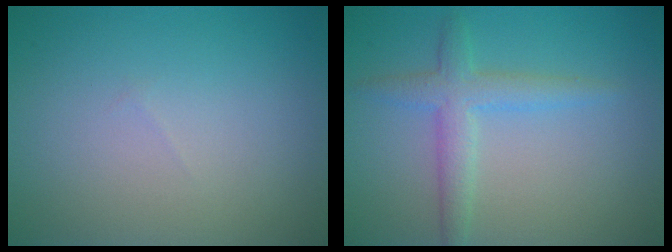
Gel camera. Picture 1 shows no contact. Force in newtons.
{"total": 3.1, "press": 3.1, "slide": 0.0}